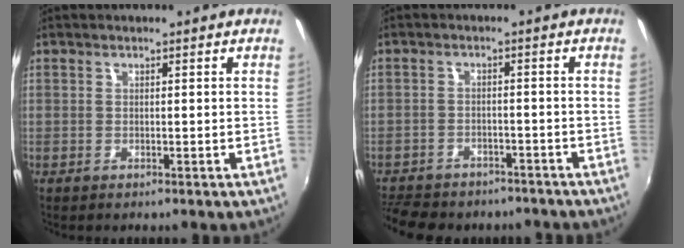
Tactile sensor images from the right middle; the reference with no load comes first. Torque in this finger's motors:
{"motor_torque": [1.03, -1.10, 0.49, 0.16]}